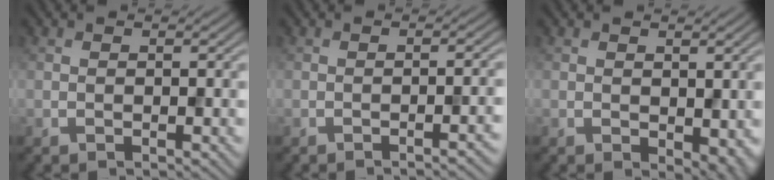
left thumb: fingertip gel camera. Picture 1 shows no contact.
{"total": 2.4, "force": [-1.4, 0.5, 1.9], "torque": [-0.016, 0.008, -0.027]}
{"total": 2.8, "force": [0.0, 1.7, 2.1], "torque": [-0.034, -0.008, 0.008]}